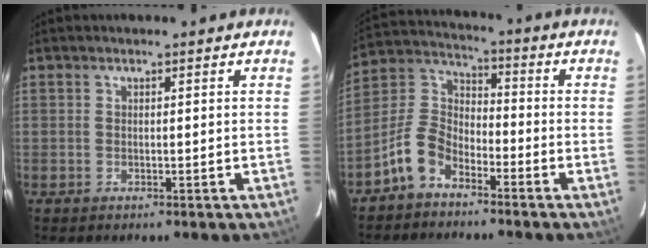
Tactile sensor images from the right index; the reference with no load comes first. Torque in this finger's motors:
{"motor_torque": [0.90, -0.87, 0.18, 0.08]}